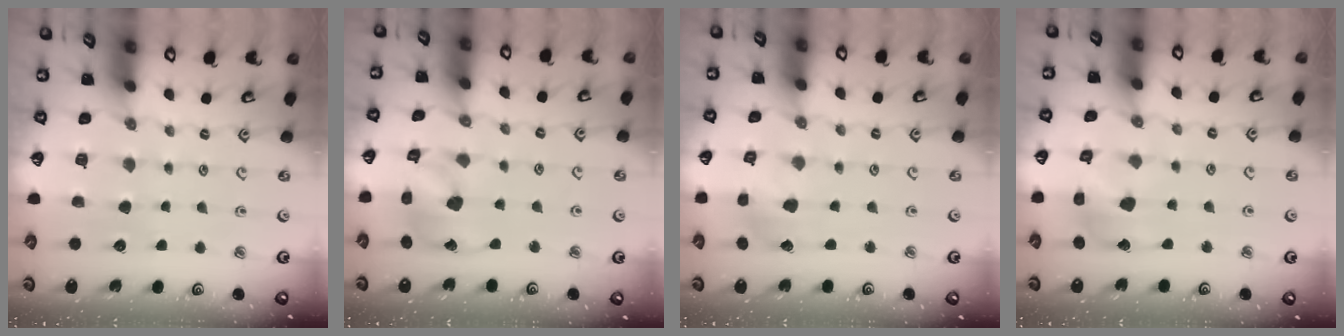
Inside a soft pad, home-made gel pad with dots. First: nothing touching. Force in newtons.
{"total": 10.2, "press": 10.1, "slide": 1.4}
{"total": 2.6, "press": 2.6, "slide": 0.2}
{"total": 9.6, "press": 9.5, "slide": 1.2}